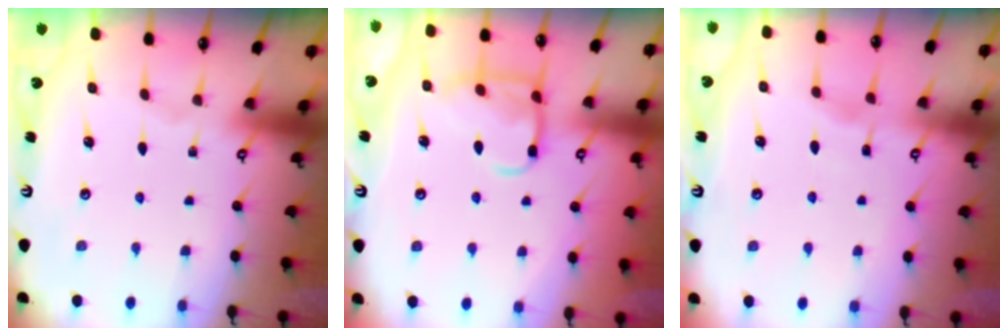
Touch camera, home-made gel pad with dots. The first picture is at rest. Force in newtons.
{"total": 11.8, "press": 11.8, "slide": 1.0}
{"total": 2.6, "press": 2.6, "slide": 0.3}